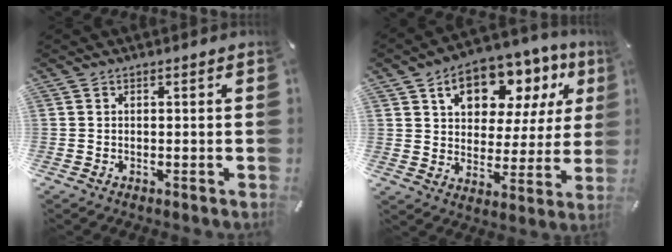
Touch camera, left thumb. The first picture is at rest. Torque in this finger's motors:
{"motor_torque": [2.11, 2.15, 2.05, -0.73, 0.20]}